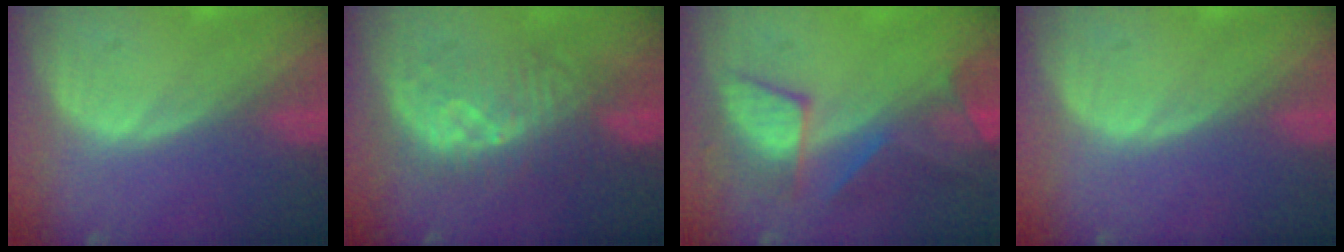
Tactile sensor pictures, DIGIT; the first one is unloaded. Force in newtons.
{"total": 7.8, "press": 7.7, "slide": 1.1}
{"total": 7.6, "press": 7.5, "slide": 1.1}
{"total": 0.0}